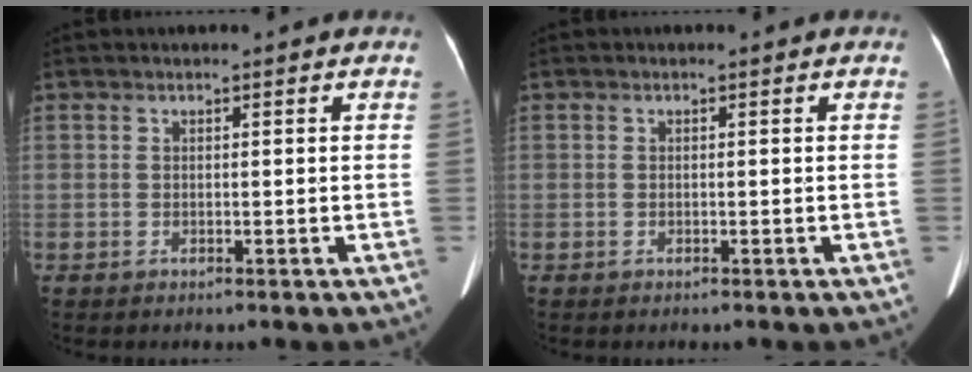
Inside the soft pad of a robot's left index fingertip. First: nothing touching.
{"total": 0.0}